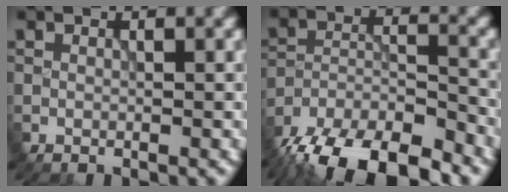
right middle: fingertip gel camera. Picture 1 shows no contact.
{"total": 12.2, "force": [-10.1, 3.7, 5.8], "torque": [-0.100, -0.020, -0.158]}